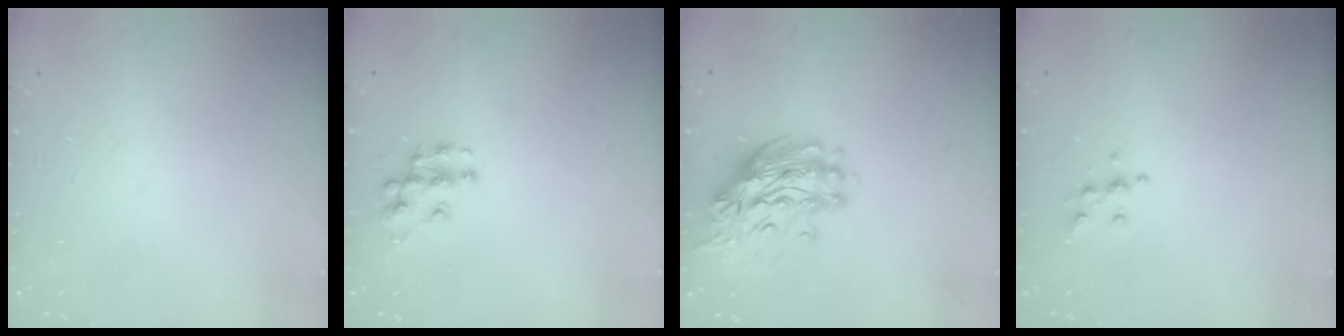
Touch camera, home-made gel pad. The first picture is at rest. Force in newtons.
{"total": 9.7, "press": 9.7, "slide": 0.7}
{"total": 14.5, "press": 14.4, "slide": 1.3}
{"total": 6.4, "press": 6.4, "slide": 0.5}